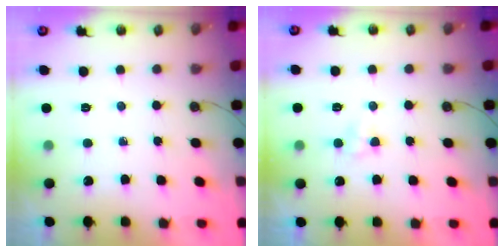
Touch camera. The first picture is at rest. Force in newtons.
{"total": 3.0, "press": 2.9, "slide": 0.4}